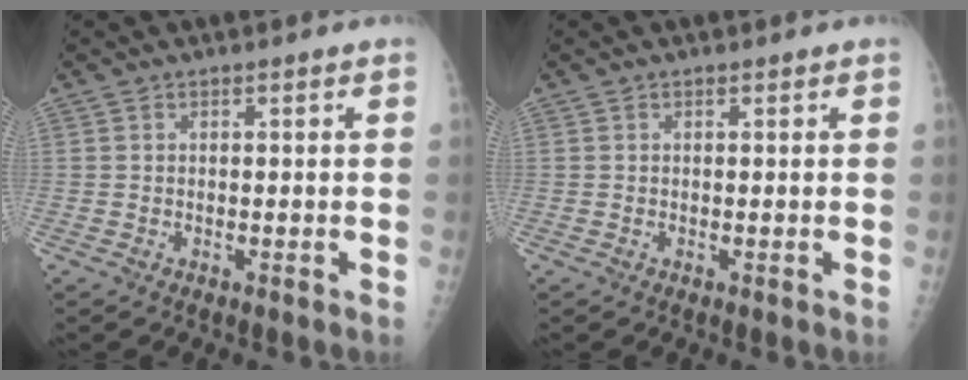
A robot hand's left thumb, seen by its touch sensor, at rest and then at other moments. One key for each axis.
{"total": 0.0}